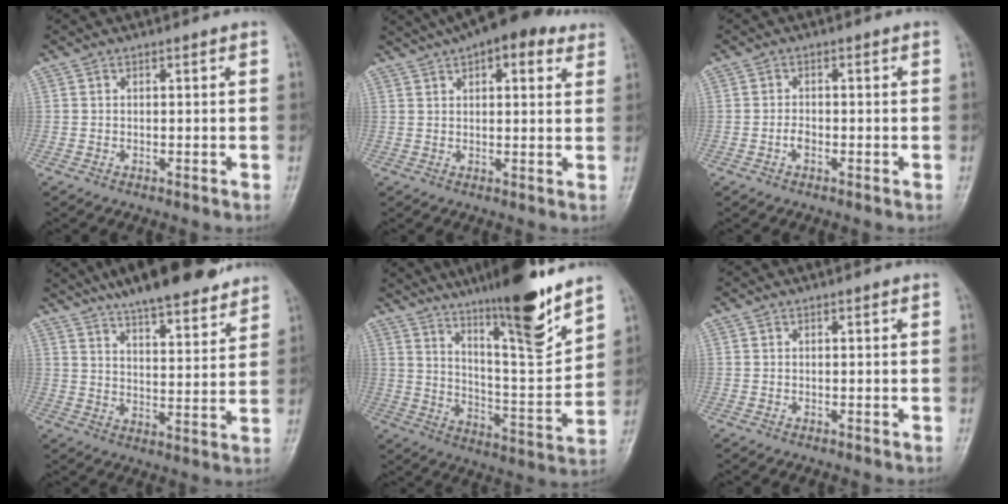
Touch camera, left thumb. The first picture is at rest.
{"total": 14.3, "force": [9.4, 5.6, 9.2], "torque": [-0.111, 0.010, 0.132]}
{"total": 1.6, "force": [-0.7, 0.9, 1.1], "torque": [-0.020, 0.005, -0.016]}
{"total": 19.2, "force": [15.3, 4.7, 10.6], "torque": [-0.134, -0.050, 0.229]}
{"total": 19.2, "force": [13.6, 2.9, 13.2], "torque": [-0.176, -0.087, 0.223]}
{"total": 0.0}